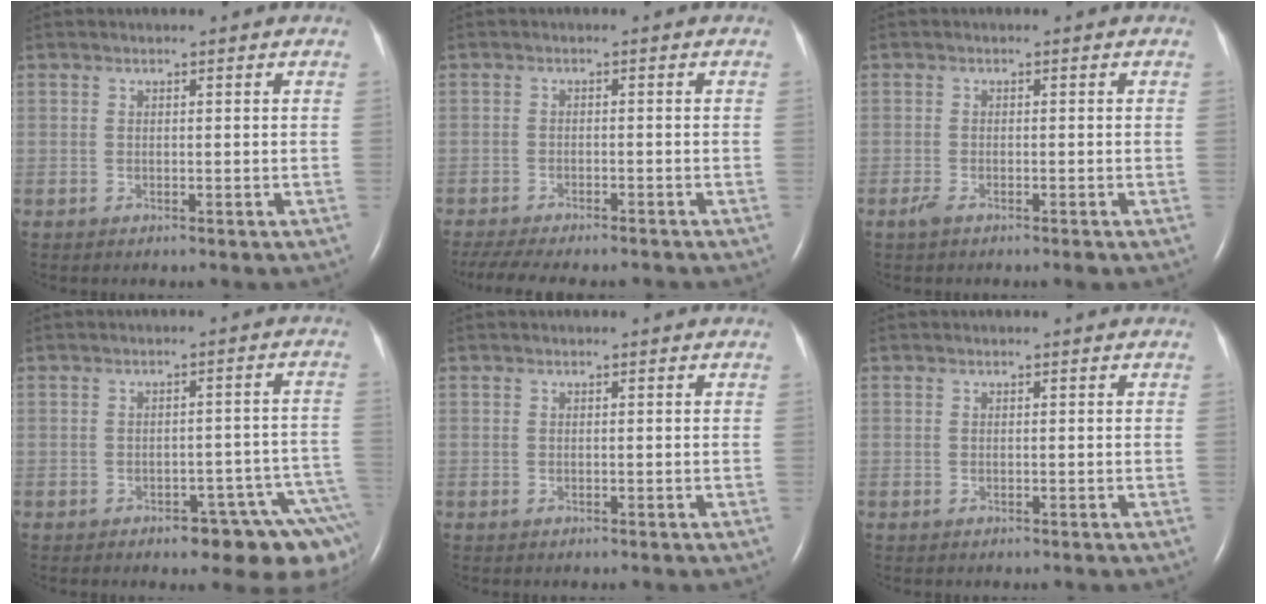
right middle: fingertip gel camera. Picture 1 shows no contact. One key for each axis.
{"total": 12.7, "fx": -11.0, "fy": 2.8, "fz": 5.6, "tx": -0.107, "ty": -0.015, "tz": -0.151}
{"total": 2.1, "fx": -1.5, "fy": 0.4, "fz": 1.4, "tx": -0.034, "ty": -0.005, "tz": -0.027}
{"total": 11.4, "fx": -8.1, "fy": 3.4, "fz": 7.2, "tx": -0.010, "ty": 0.027, "tz": -0.092}
{"total": 0.0}
{"total": 0.0}